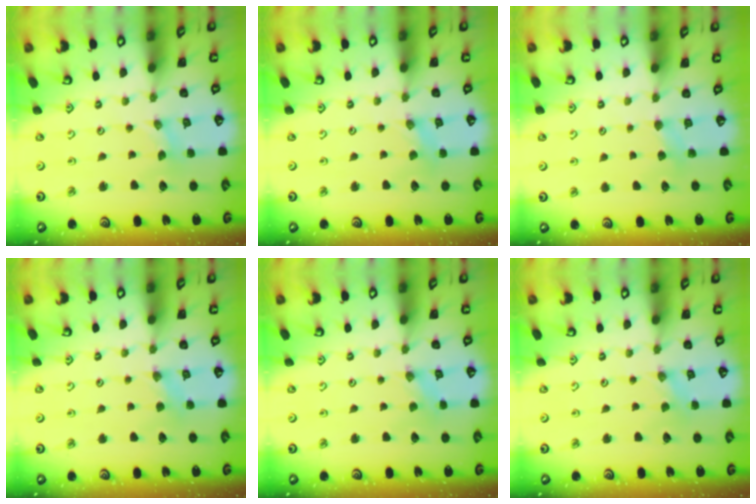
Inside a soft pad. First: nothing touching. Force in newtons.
{"total": 1.6, "press": 1.6, "slide": 0.3}
{"total": 3.3, "press": 3.2, "slide": 0.5}
{"total": 2.2, "press": 2.2, "slide": 0.5}
{"total": 0.0}
{"total": 0.0}